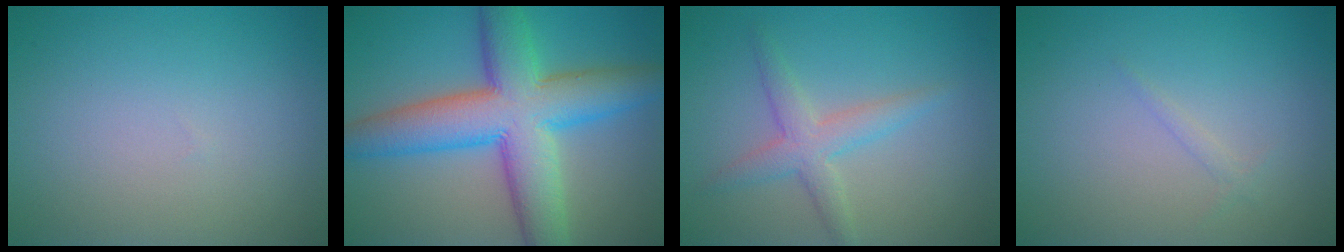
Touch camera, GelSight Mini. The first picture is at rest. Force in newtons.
{"total": 10.8, "press": 10.8, "slide": 0.3}
{"total": 2.9, "press": 2.9, "slide": 0.1}
{"total": 0.6, "press": 0.6, "slide": 0.1}